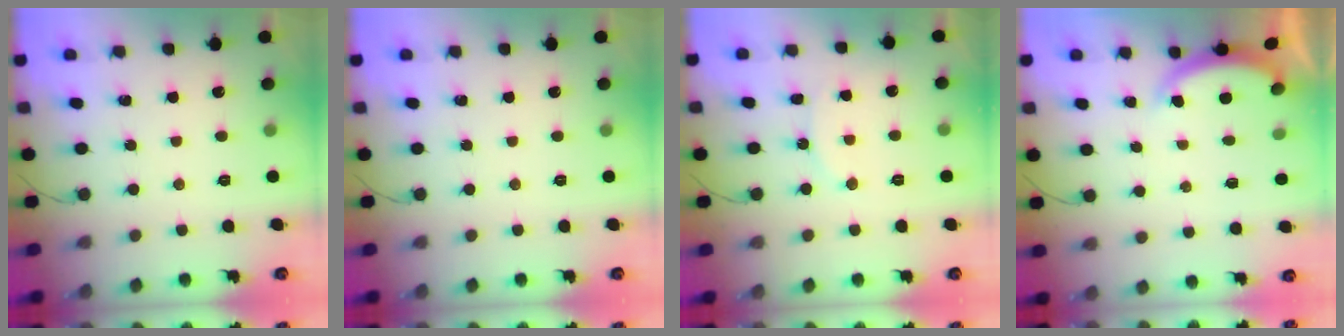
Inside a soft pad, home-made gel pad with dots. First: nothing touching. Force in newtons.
{"total": 0.0}
{"total": 6.9, "press": 6.9, "slide": 0.9}
{"total": 2.2, "press": 2.2, "slide": 0.5}